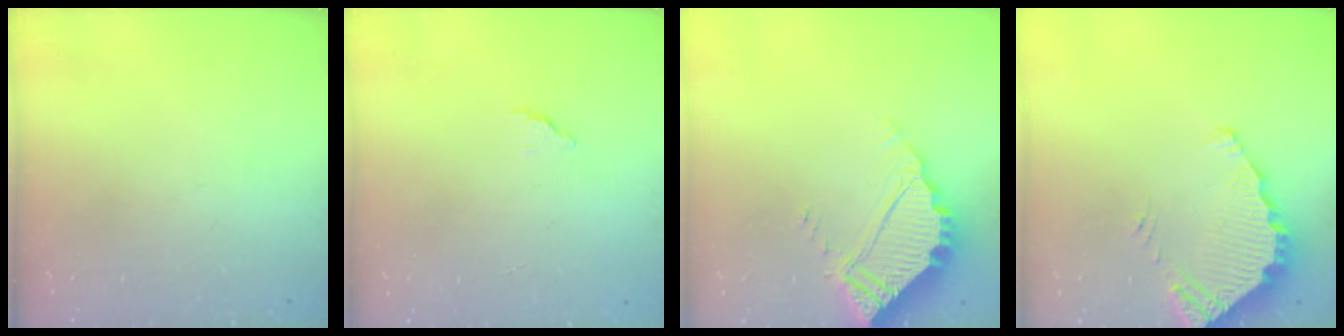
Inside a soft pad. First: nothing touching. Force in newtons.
{"total": 1.5, "press": 1.5, "slide": 0.1}
{"total": 7.2, "press": 7.1, "slide": 0.4}
{"total": 3.9, "press": 3.9, "slide": 0.3}